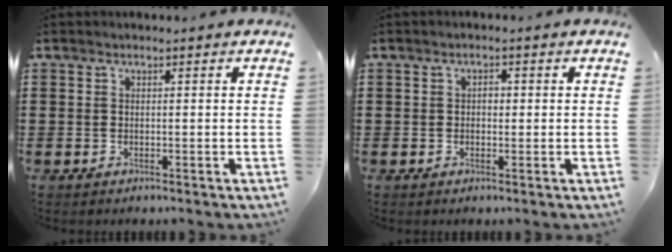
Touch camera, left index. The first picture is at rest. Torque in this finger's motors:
{"motor_torque": [0.00, 0.00, 0.00, 0.02]}